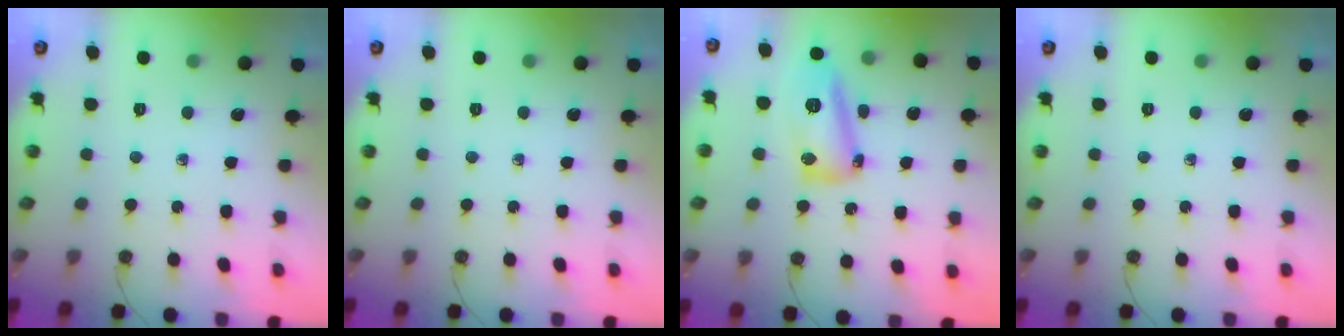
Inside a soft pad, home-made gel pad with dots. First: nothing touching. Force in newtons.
{"total": 0.0}
{"total": 13.0, "press": 12.9, "slide": 1.2}
{"total": 0.0}